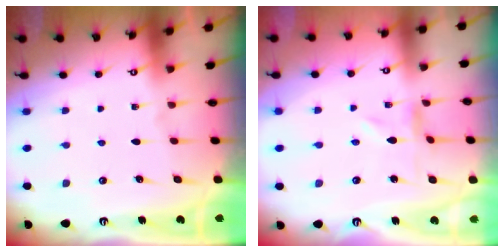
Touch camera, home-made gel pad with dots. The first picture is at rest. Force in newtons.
{"total": 0.0}